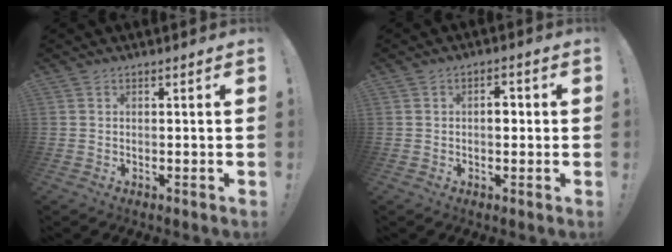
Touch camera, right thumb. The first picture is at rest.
{"total": 3.6, "force": [-0.5, 2.4, 2.6], "torque": [-0.031, 0.007, -0.016]}